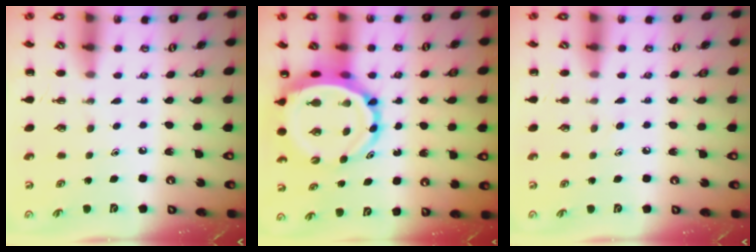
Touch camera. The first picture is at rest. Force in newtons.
{"total": 10.5, "press": 10.1, "slide": 3.1}
{"total": 4.7, "press": 4.3, "slide": 1.8}